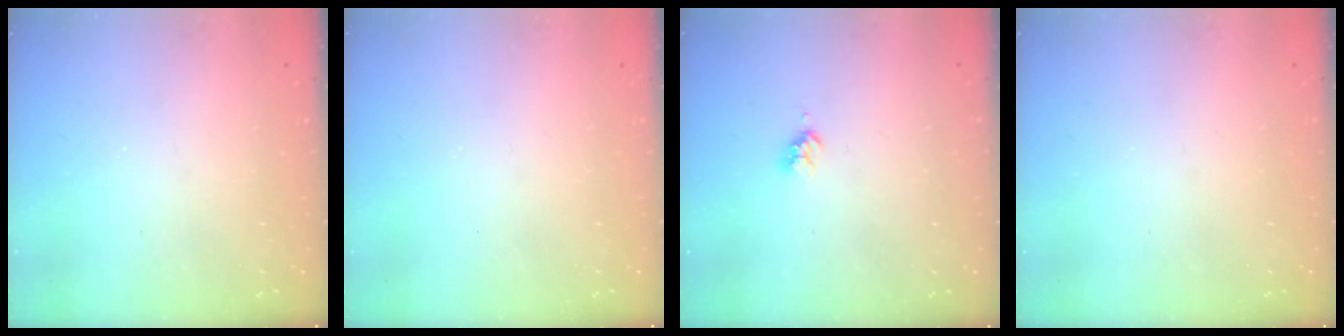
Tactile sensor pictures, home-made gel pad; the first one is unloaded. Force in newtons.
{"total": 0.0}
{"total": 3.1, "press": 3.0, "slide": 0.4}
{"total": 0.0}